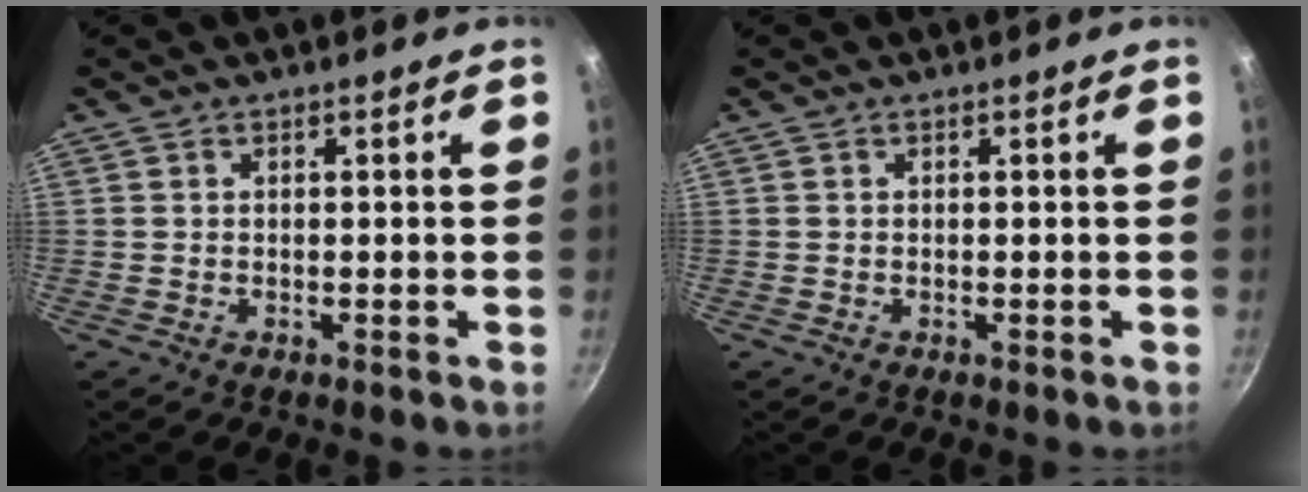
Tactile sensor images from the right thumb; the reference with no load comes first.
{"total": 0.0}